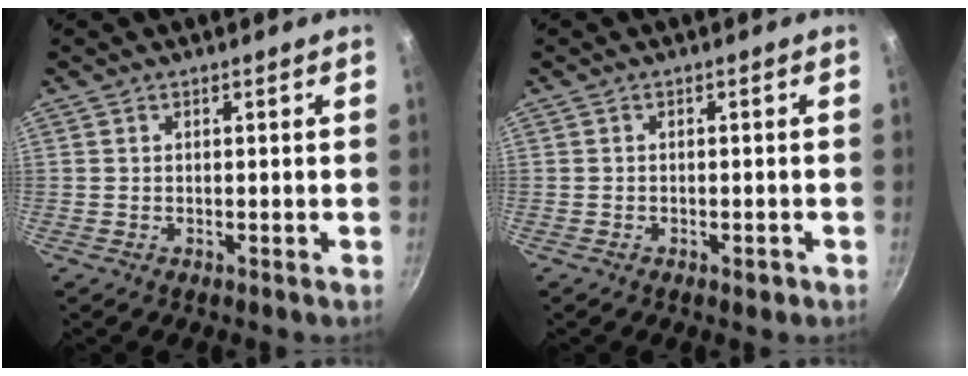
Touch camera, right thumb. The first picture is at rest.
{"total": 1.3, "force": [-0.8, 0.6, 0.8], "torque": [-0.010, 0.003, -0.010]}